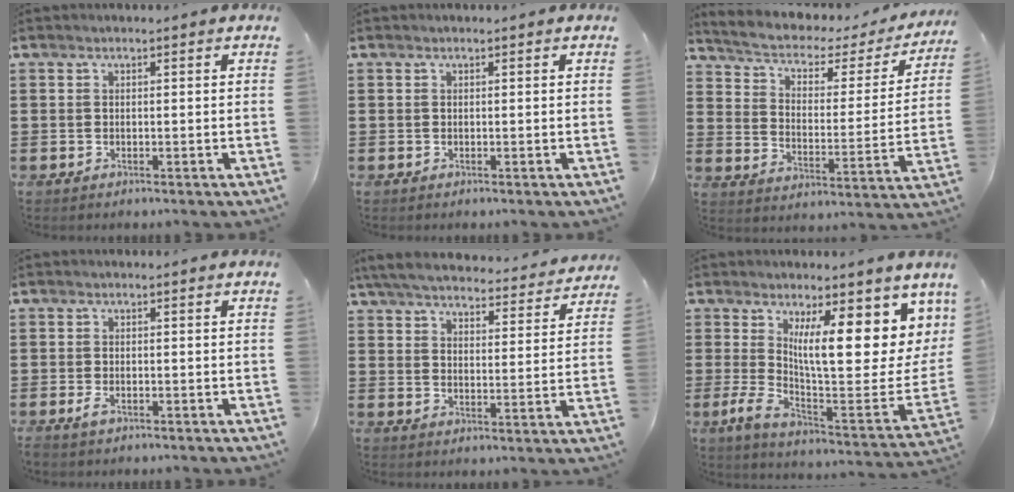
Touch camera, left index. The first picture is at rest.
{"total": 0.0}
{"total": 3.3, "force": [2.1, 1.6, 2.0], "torque": [-0.053, -0.020, 0.026]}
{"total": 1.7, "force": [-0.8, 0.7, 1.3], "torque": [-0.034, -0.004, -0.018]}
{"total": 5.9, "force": [5.6, 0.4, 1.7], "torque": [-0.057, -0.035, 0.097]}
{"total": 14.3, "force": [6.4, 4.4, 12.1], "torque": [-0.198, -0.050, 0.112]}